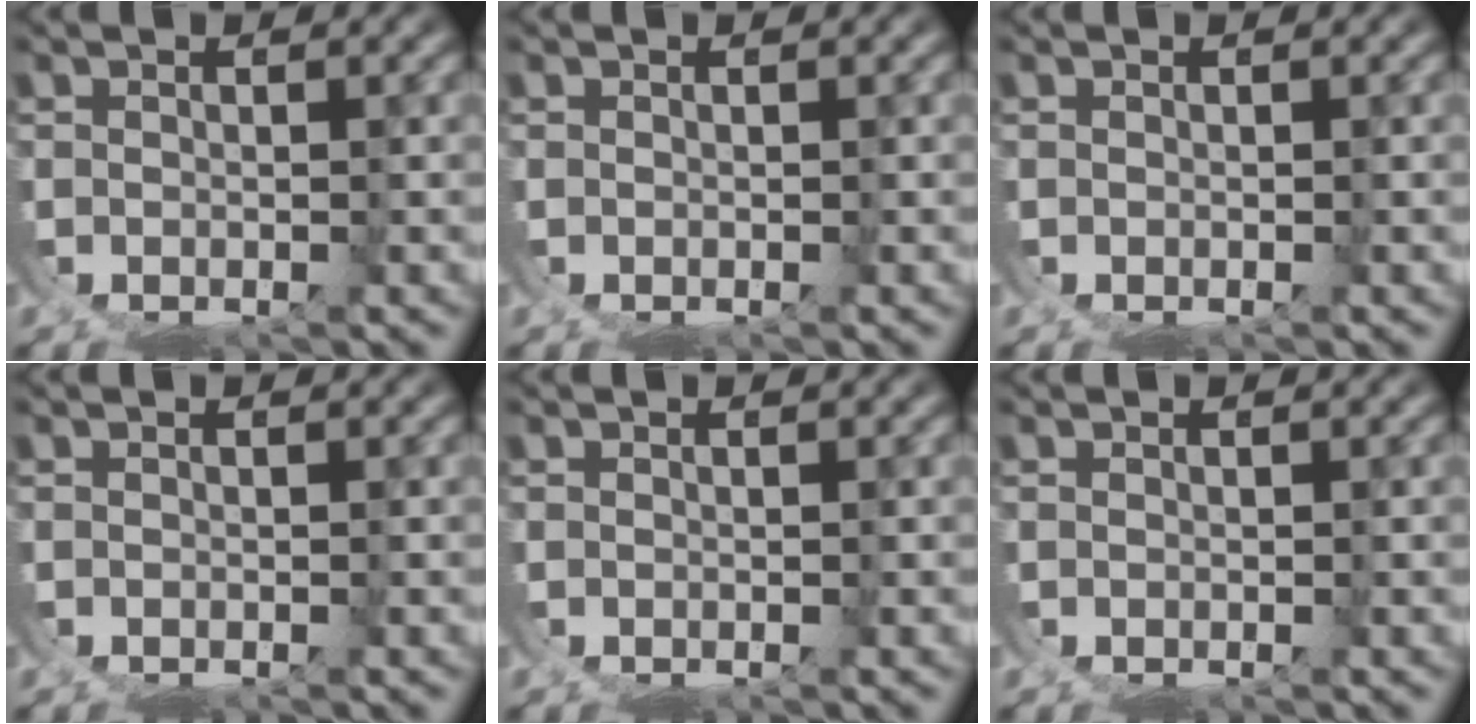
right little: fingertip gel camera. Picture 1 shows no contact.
{"total": 0.0}
{"total": 0.0}
{"total": 0.5, "force": [-0.2, -0.5, -0.2], "torque": [0.001, -0.003, -0.001]}
{"total": 0.0}
{"total": 0.0}